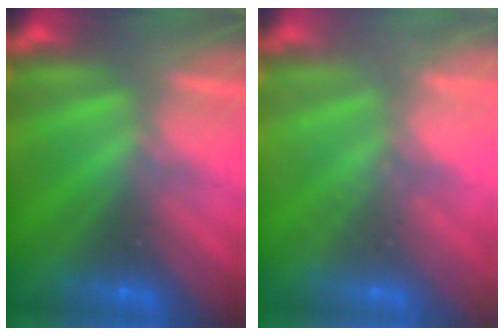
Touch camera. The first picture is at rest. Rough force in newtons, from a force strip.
{"total": 1.9}